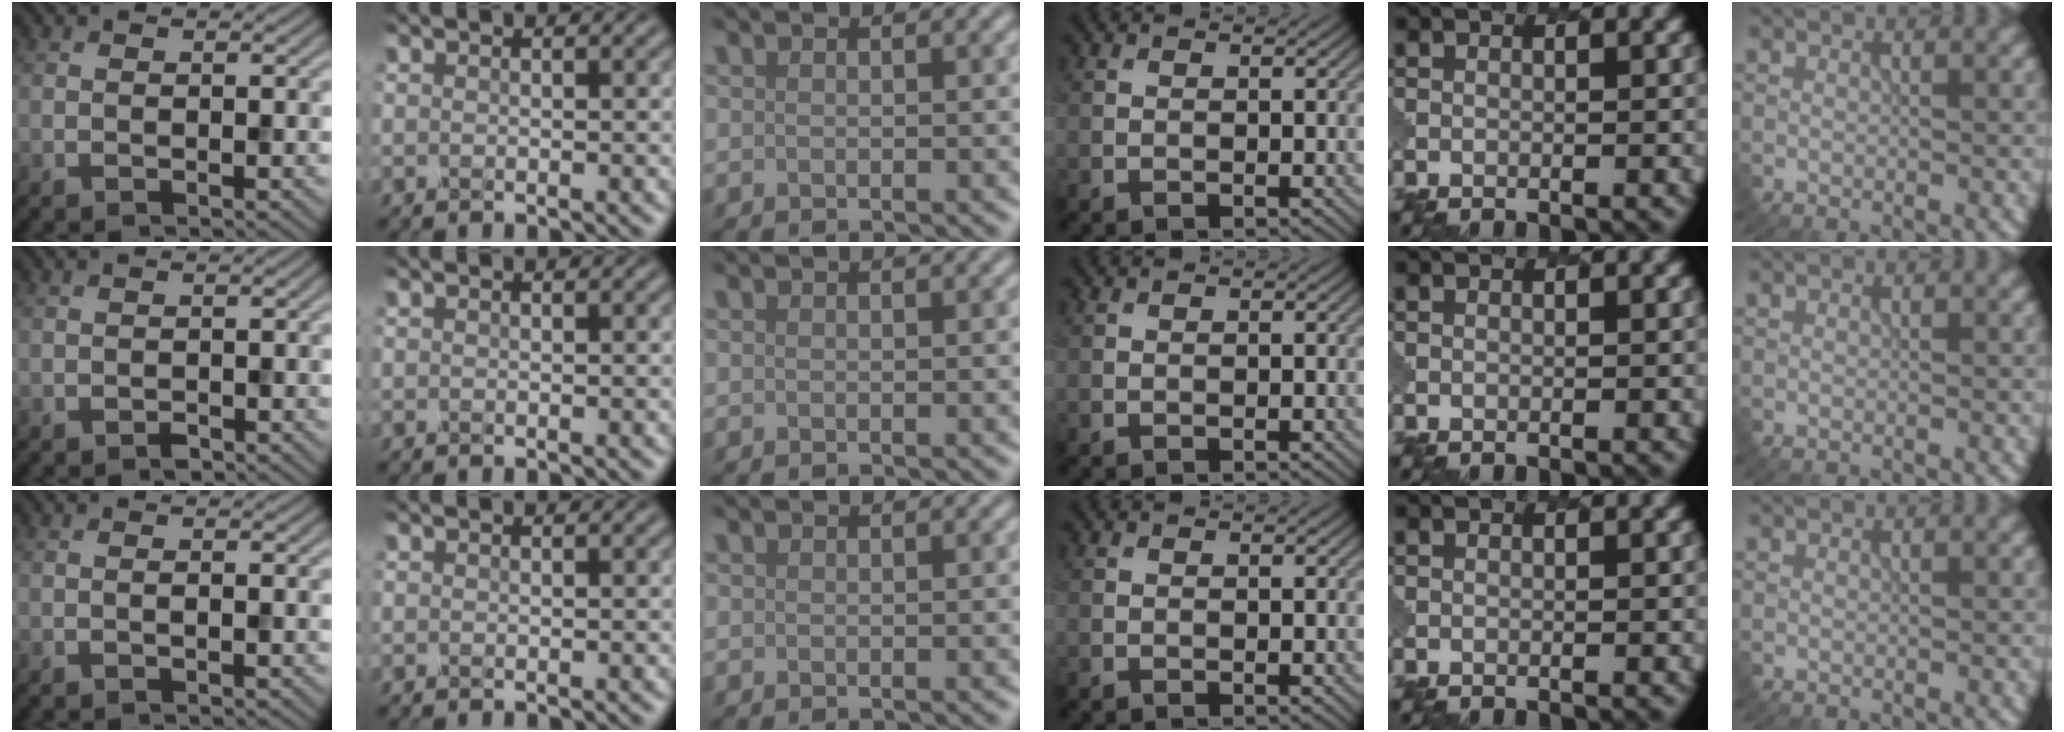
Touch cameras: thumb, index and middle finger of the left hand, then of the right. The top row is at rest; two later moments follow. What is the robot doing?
{"motion": "dispense", "object": "spray bottle"}